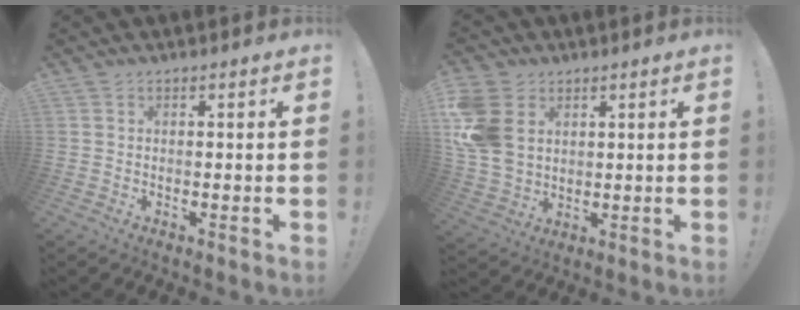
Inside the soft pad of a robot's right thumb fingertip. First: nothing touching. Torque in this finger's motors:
{"motor_torque": [0.29, 0.35, 0.35, 0.17, 0.29]}